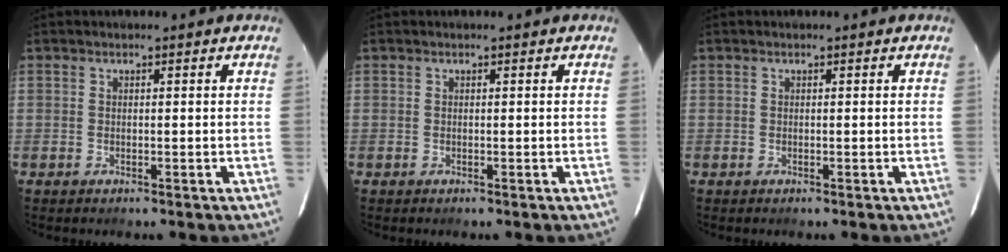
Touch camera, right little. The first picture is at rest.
{"total": 0.0}
{"total": 0.0}